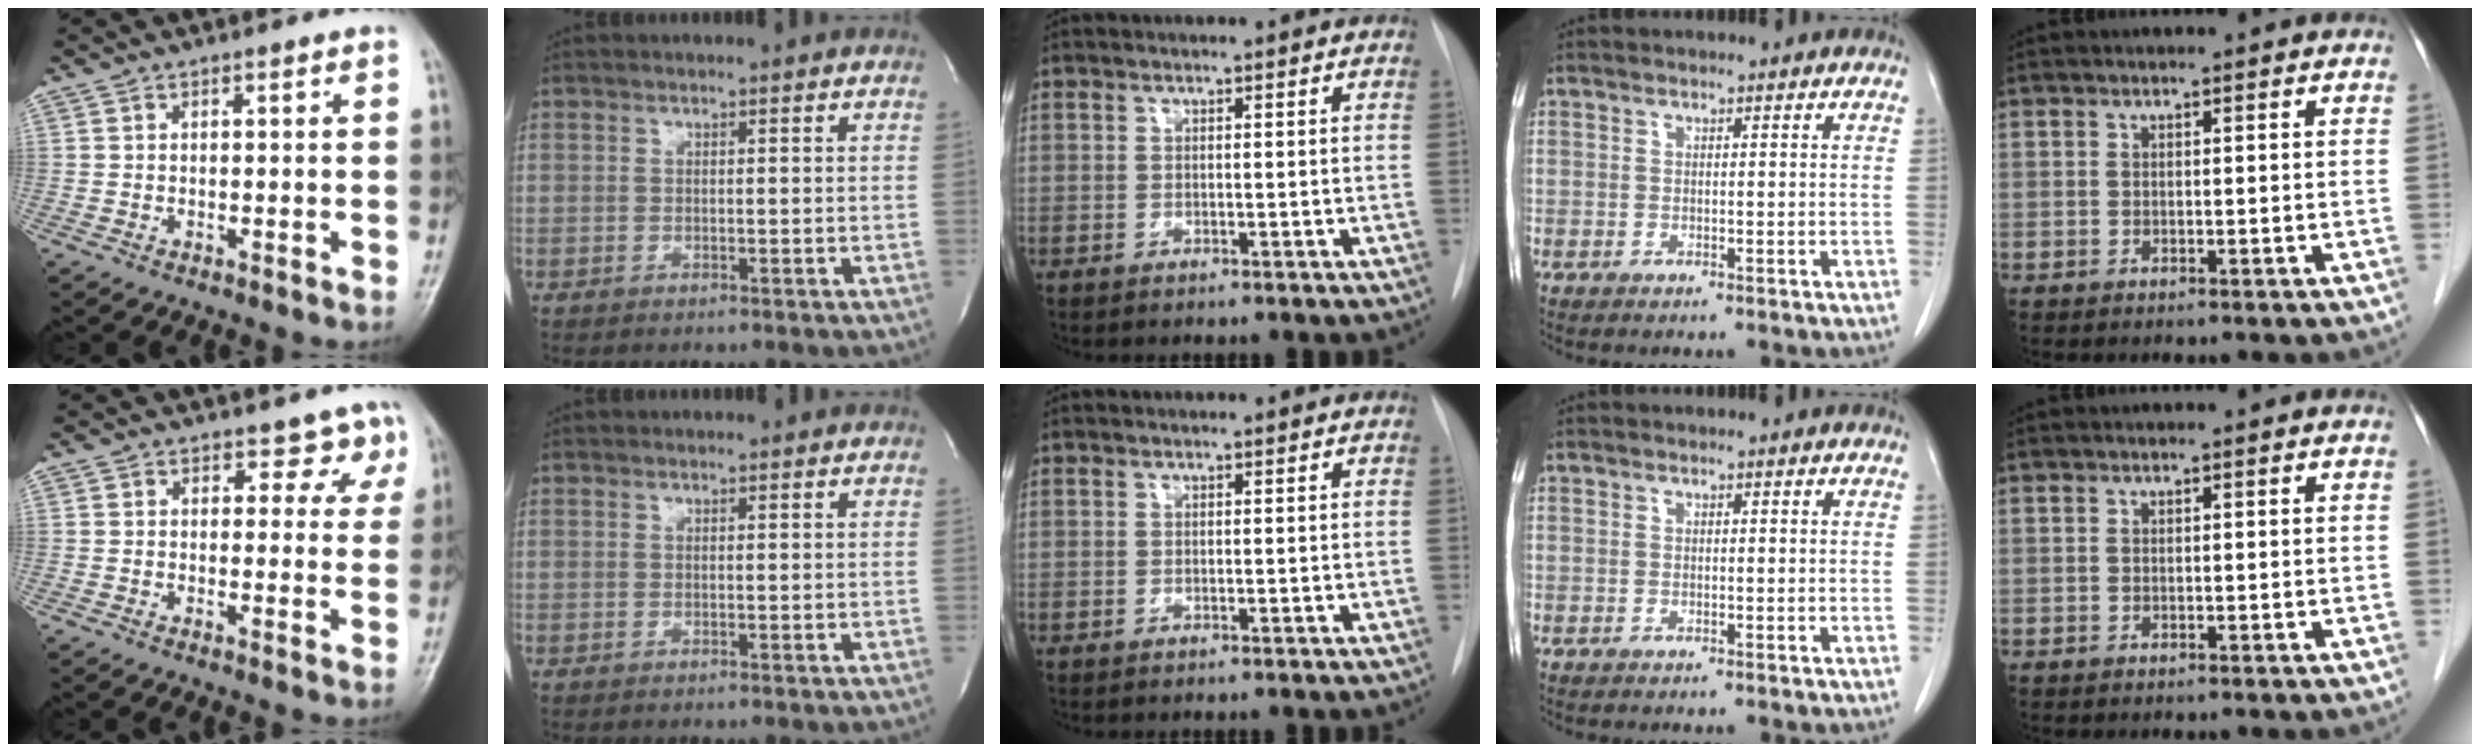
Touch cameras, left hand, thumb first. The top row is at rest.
{"thumb": {"total": 4.4, "force": [3.2, 2.8, 1.0], "torque": [0.025, -0.020, 0.027]}}